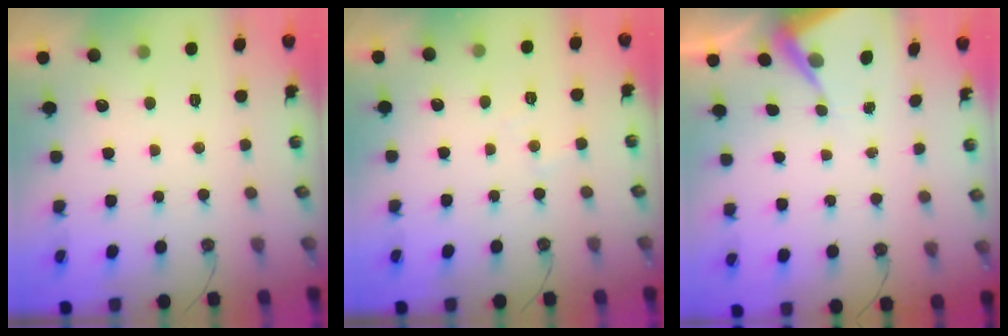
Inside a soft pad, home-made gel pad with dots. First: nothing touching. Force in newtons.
{"total": 5.5, "press": 5.4, "slide": 0.8}
{"total": 6.9, "press": 6.8, "slide": 0.6}